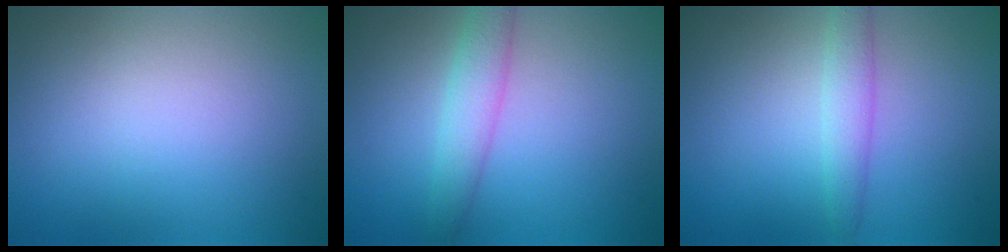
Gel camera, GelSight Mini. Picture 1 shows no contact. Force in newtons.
{"total": 2.7, "press": 2.7, "slide": 0.1}
{"total": 2.1, "press": 2.1, "slide": 0.1}